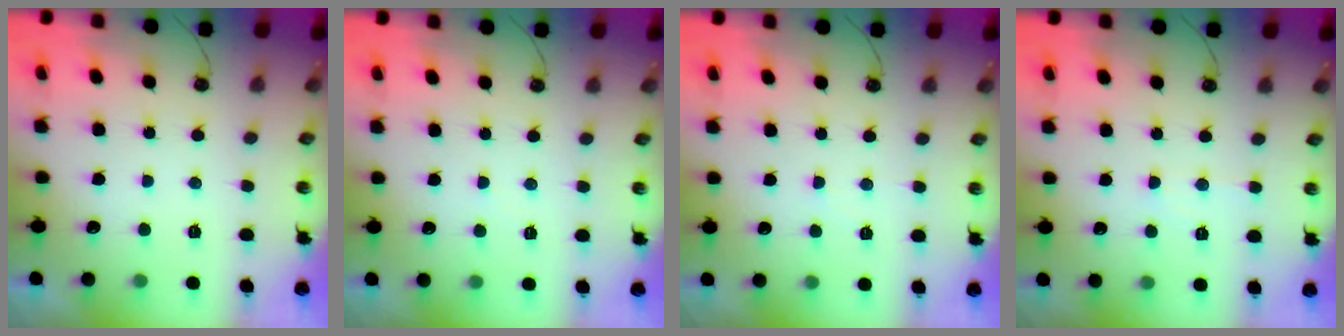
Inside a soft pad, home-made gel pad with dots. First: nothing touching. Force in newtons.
{"total": 2.4, "press": 2.4, "slide": 0.4}
{"total": 3.3, "press": 3.2, "slide": 0.6}
{"total": 5.2, "press": 5.2, "slide": 0.5}